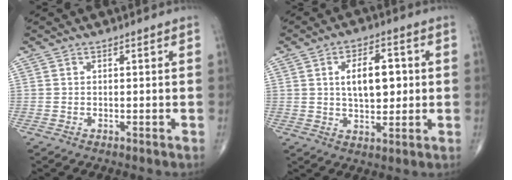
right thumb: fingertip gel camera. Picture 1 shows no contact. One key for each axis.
{"total": 9.4, "fx": 1.4, "fy": 4.9, "fz": 7.9, "tx": -0.108, "ty": 0.000, "tz": 0.024}